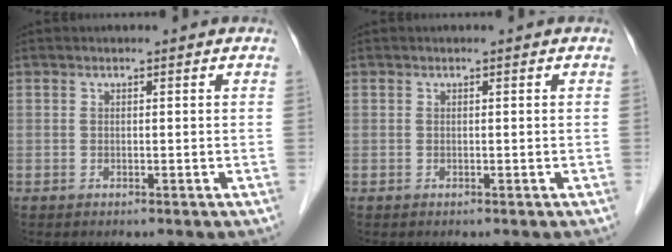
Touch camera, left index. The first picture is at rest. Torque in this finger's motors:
{"motor_torque": [0.00, 0.00, 0.00, 0.00]}